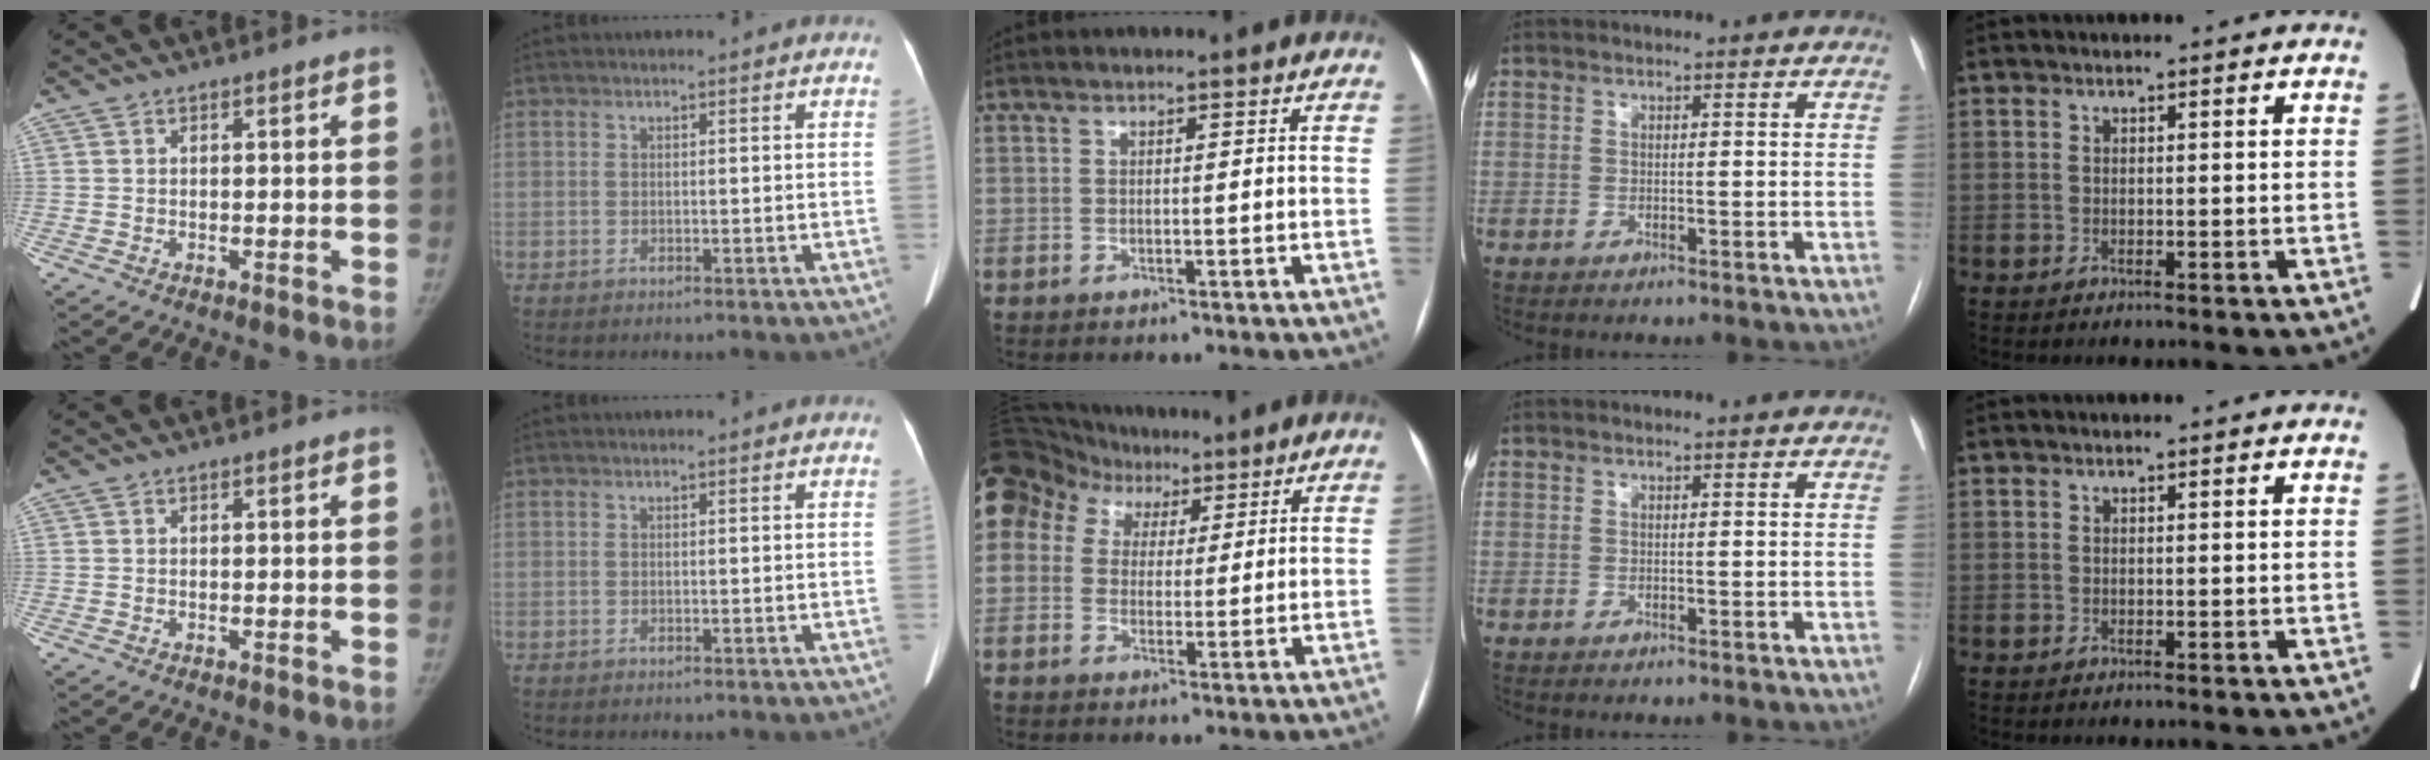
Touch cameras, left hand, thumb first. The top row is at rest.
{"middle": {"total": 23.7, "force": [11.9, 17.9, 10.2], "torque": [-0.331, 0.104, 0.223]}}